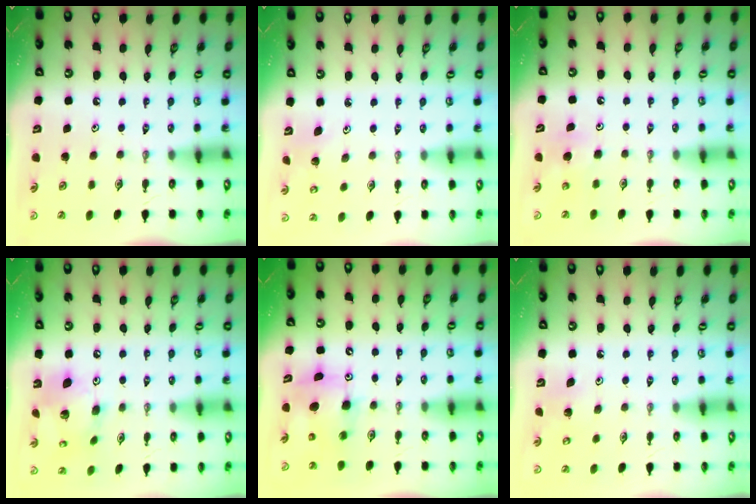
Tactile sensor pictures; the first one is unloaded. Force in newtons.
{"total": 2.7, "press": 2.7, "slide": 0.4}
{"total": 4.6, "press": 4.5, "slide": 0.4}
{"total": 14.8, "press": 14.7, "slide": 1.5}
{"total": 7.9, "press": 7.6, "slide": 2.1}
{"total": 5.2, "press": 5.2, "slide": 0.3}